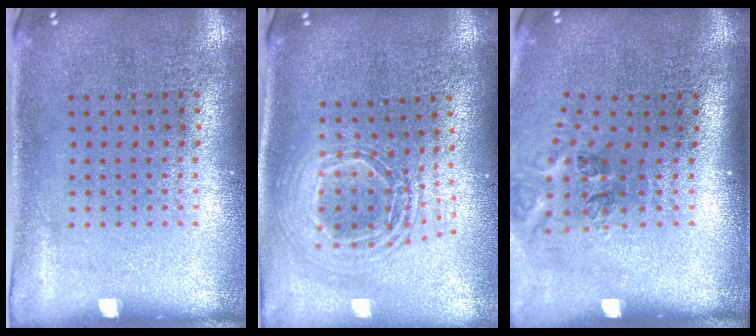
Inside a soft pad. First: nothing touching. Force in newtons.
{"total": 2.1, "press": 1.7, "slide": 1.3}
{"total": 1.5, "press": 1.0, "slide": 1.0}